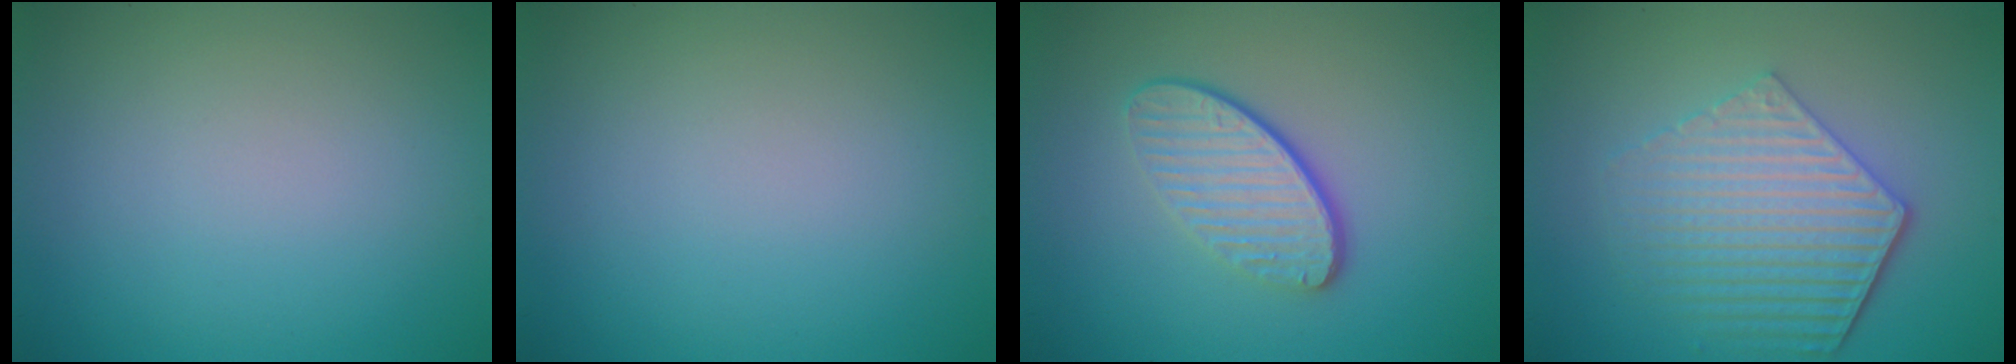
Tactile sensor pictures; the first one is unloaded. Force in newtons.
{"total": 0.0}
{"total": 4.2, "press": 3.1, "slide": 2.8}
{"total": 5.9, "press": 4.4, "slide": 3.9}